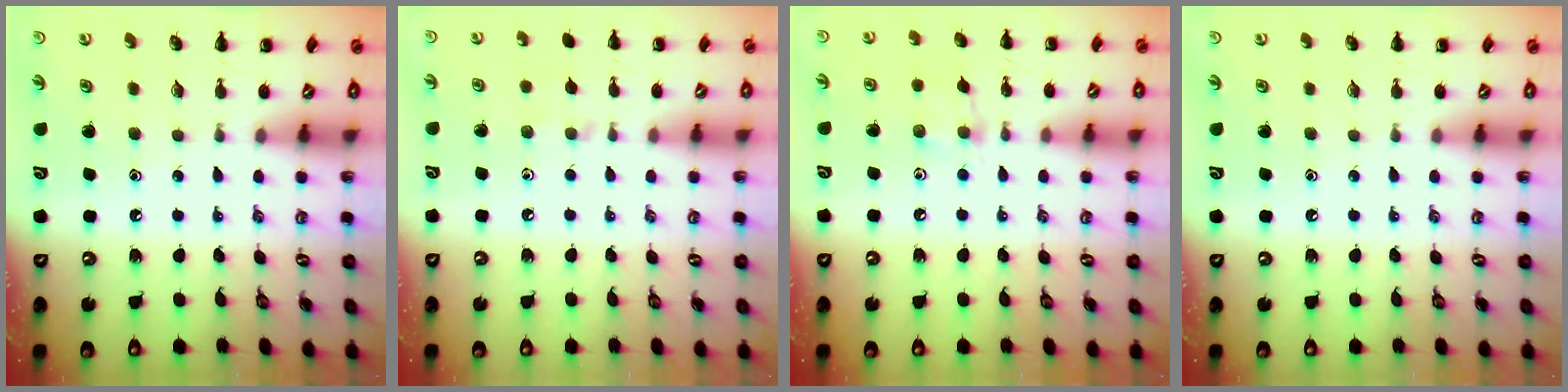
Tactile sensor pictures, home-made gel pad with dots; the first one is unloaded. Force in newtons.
{"total": 4.4, "press": 4.1, "slide": 1.5}
{"total": 7.2, "press": 6.9, "slide": 1.7}
{"total": 0.0}